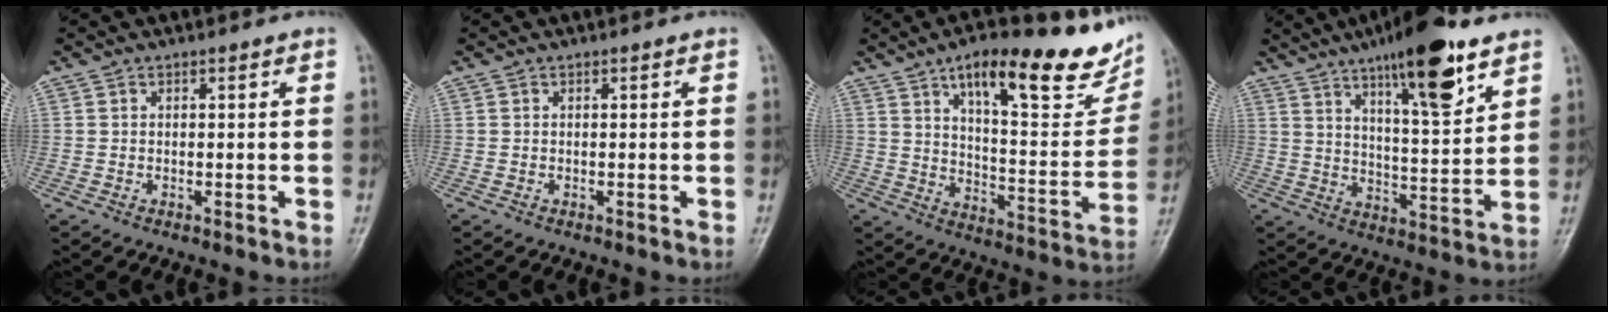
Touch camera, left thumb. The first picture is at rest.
{"total": 0.0}
{"total": 24.5, "force": [14.8, 8.0, 17.8], "torque": [-0.201, -0.045, 0.219]}
{"total": 17.0, "force": [10.4, 4.3, 12.8], "torque": [-0.179, -0.051, 0.168]}